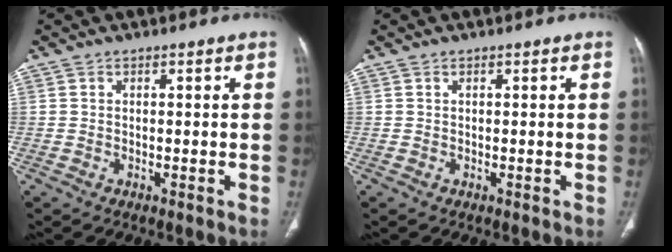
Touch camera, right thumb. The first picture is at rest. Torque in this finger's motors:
{"motor_torque": [0.34, -0.09, 0.45, 0.08, 0.00]}